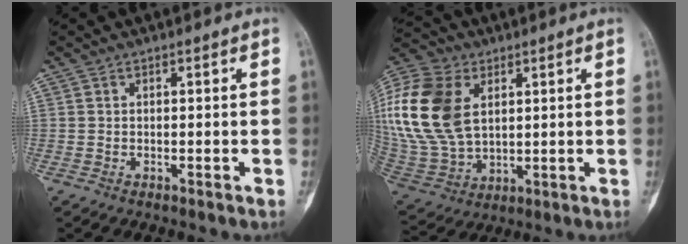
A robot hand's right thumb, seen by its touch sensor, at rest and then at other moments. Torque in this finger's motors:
{"motor_torque": [2.23, 2.30, 1.50, -0.04, 0.33]}